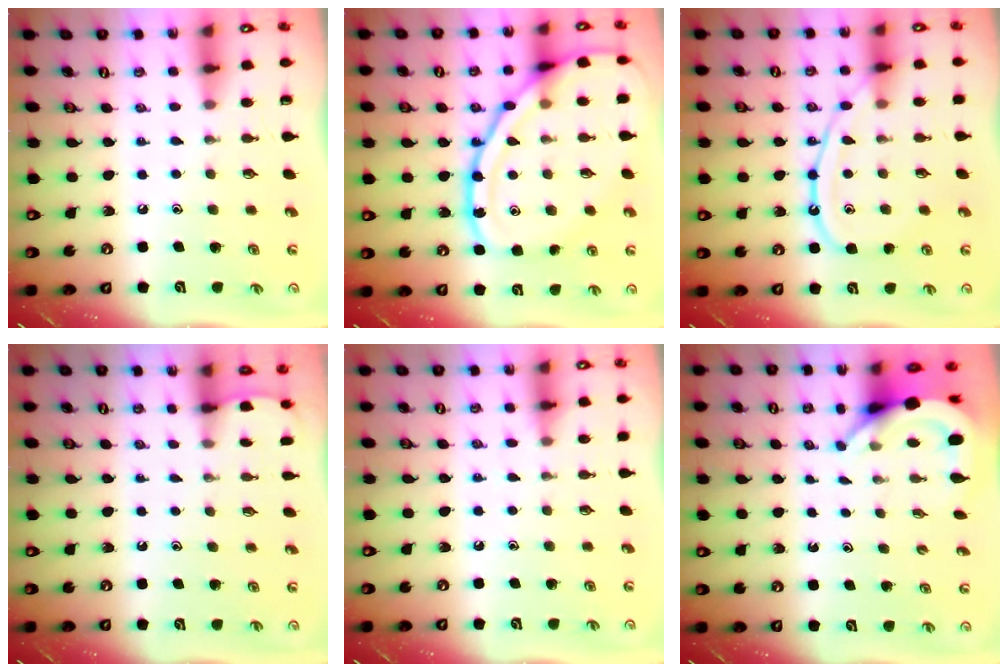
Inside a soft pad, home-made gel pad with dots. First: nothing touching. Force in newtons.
{"total": 20.8, "press": 20.7, "slide": 1.8}
{"total": 12.1, "press": 12.0, "slide": 1.5}
{"total": 0.9, "press": 0.9, "slide": 0.1}
{"total": 4.3, "press": 4.3, "slide": 0.5}
{"total": 4.4, "press": 4.4, "slide": 0.5}